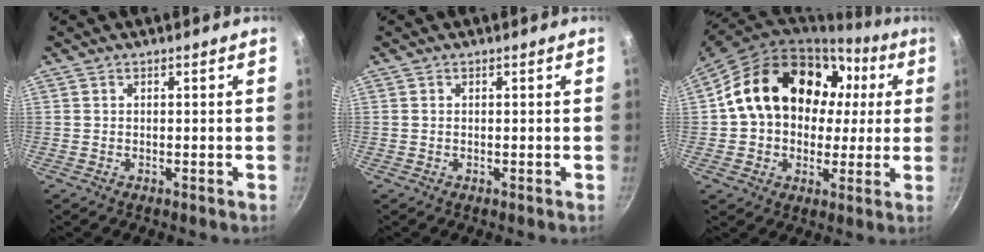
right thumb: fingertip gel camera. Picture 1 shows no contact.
{"total": 0.0}
{"total": 22.5, "force": [3.8, 17.1, 14.1], "torque": [-0.215, 0.048, 0.067]}